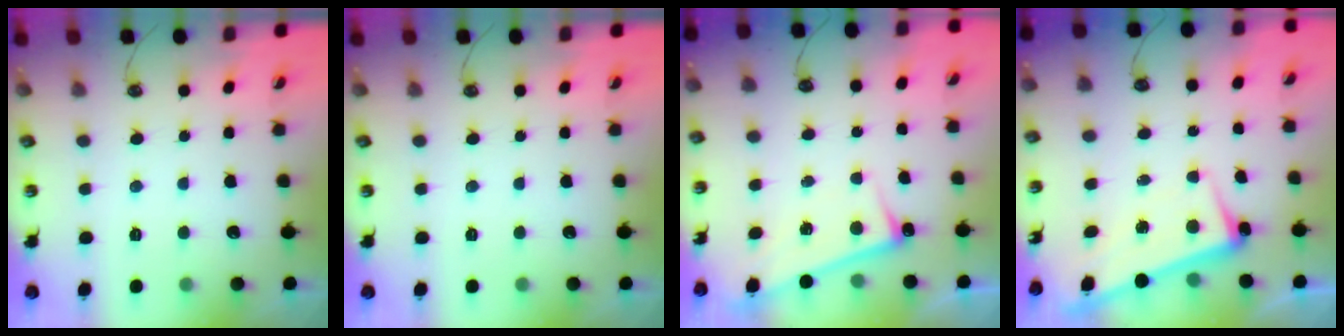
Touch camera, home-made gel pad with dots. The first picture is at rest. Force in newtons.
{"total": 0.0}
{"total": 2.9, "press": 2.8, "slide": 0.3}
{"total": 2.3, "press": 2.2, "slide": 0.9}